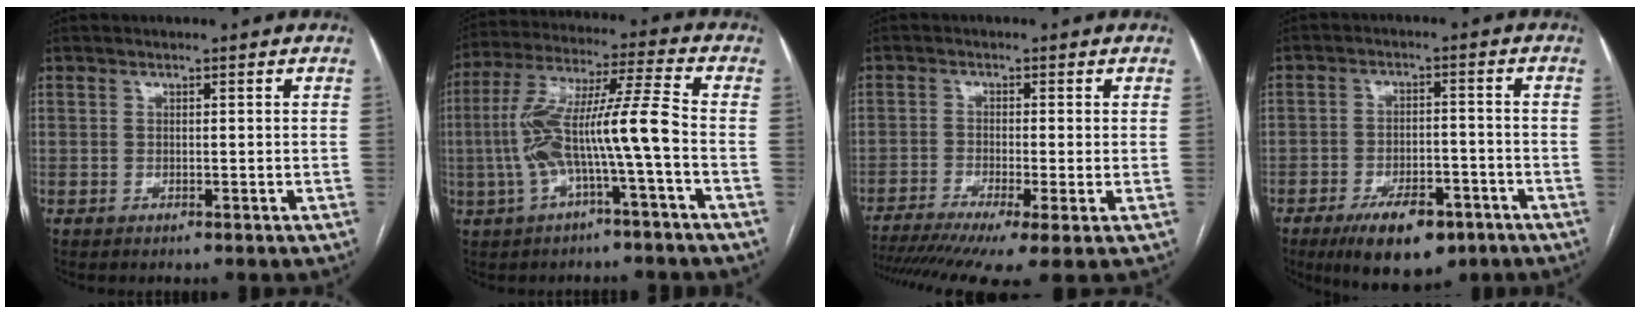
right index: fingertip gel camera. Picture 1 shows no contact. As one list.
[{"total": 12.4, "force": [-2.5, 0.3, 12.1], "torque": [-0.247, 0.030, -0.049]}, {"total": 12.0, "force": [-7.7, 2.1, 9.0], "torque": [-0.165, -0.020, -0.125]}, {"total": 10.7, "force": [-6.8, 4.5, 6.9], "torque": [-0.108, -0.005, -0.104]}]